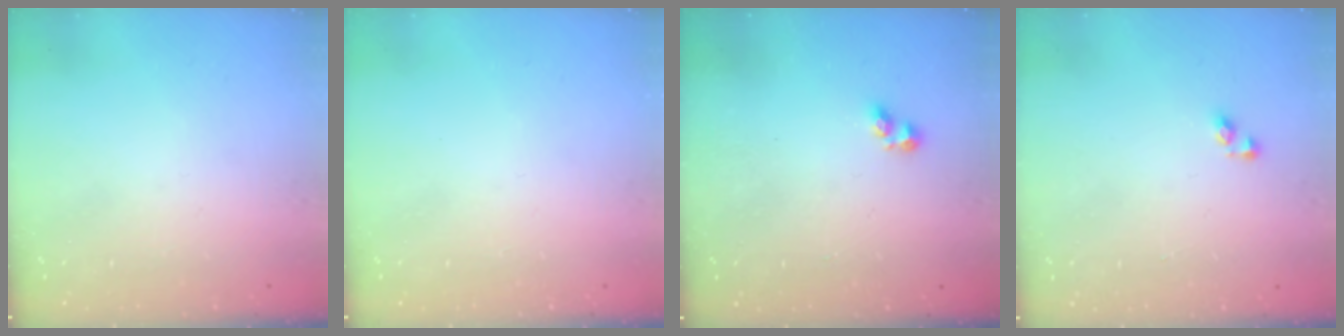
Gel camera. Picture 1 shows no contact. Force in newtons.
{"total": 0.0}
{"total": 2.4, "press": 2.3, "slide": 0.4}
{"total": 3.1, "press": 3.1, "slide": 0.2}